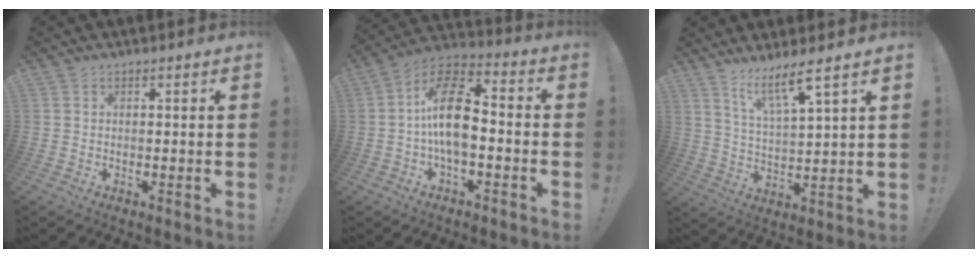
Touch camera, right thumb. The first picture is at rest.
{"total": 15.4, "force": [-0.8, 8.1, 13.1], "torque": [-0.235, 0.022, -0.011]}
{"total": 9.7, "force": [7.0, 0.9, 6.7], "torque": [-0.117, -0.038, 0.116]}